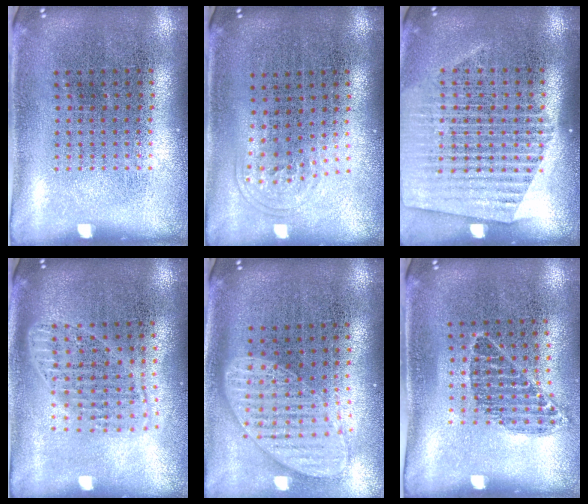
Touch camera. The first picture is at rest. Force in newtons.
{"total": 1.0, "press": 0.7, "slide": 0.7}
{"total": 1.6, "press": 1.6, "slide": 0.5}
{"total": 1.7, "press": 1.4, "slide": 0.9}
{"total": 1.8, "press": 1.5, "slide": 1.0}
{"total": 0.8, "press": 0.7, "slide": 0.4}